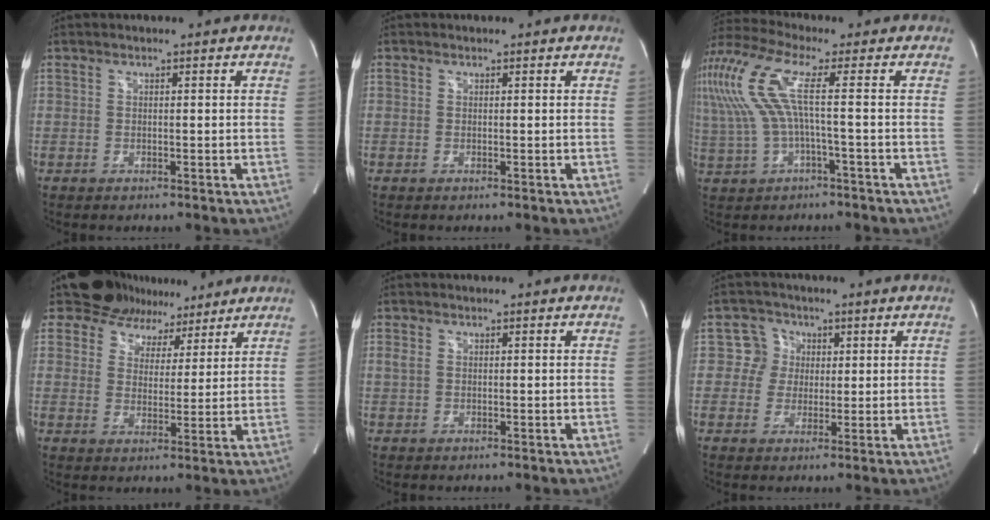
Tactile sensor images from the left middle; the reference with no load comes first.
{"total": 1.3, "force": [-0.7, -0.9, -0.7], "torque": [0.010, -0.010, -0.014]}
{"total": 13.6, "force": [2.2, 2.7, 13.2], "torque": [-0.312, 0.043, 0.039]}
{"total": 11.2, "force": [9.0, 6.5, 1.7], "torque": [-0.023, 0.018, 0.124]}
{"total": 1.1, "force": [0.3, 0.8, 0.7], "torque": [-0.022, 0.008, 0.009]}
{"total": 4.3, "force": [0.9, 4.2, 0.4], "torque": [-0.001, 0.016, 0.015]}